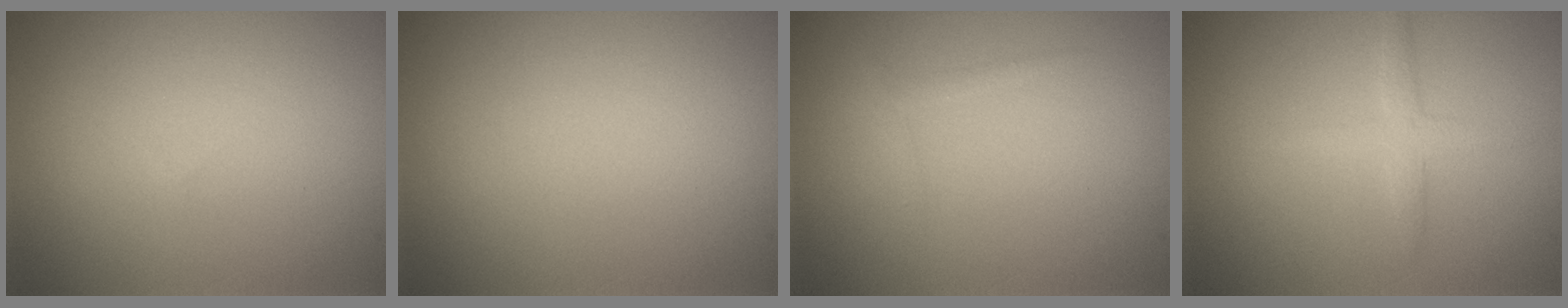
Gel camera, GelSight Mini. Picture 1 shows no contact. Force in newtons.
{"total": 0.0}
{"total": 0.6, "press": 0.6, "slide": 0.1}
{"total": 1.7, "press": 1.7, "slide": 0.1}